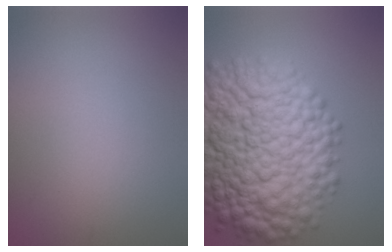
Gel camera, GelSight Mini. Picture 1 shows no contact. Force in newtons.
{"total": 14.0, "press": 14.0, "slide": 0.2}